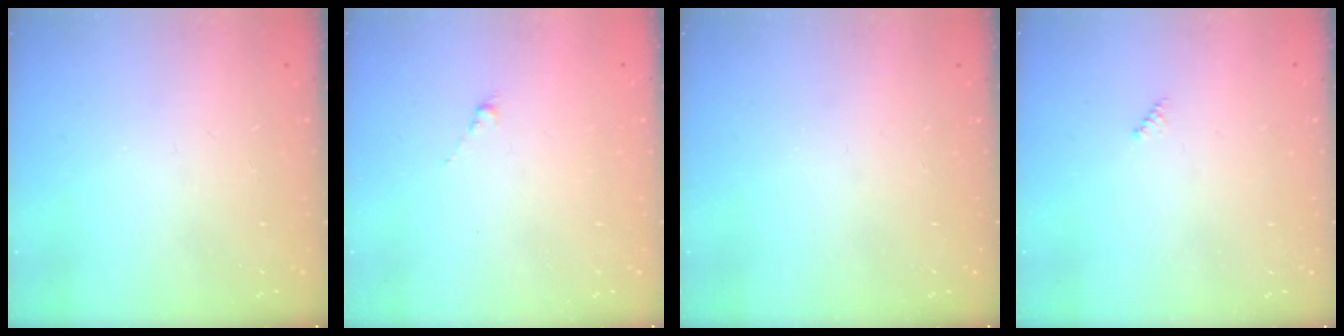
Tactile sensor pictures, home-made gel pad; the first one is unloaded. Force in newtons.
{"total": 0.0}
{"total": 0.0}
{"total": 2.0, "press": 2.0, "slide": 0.2}